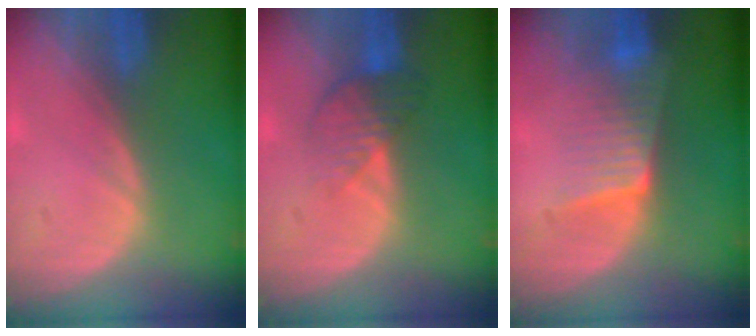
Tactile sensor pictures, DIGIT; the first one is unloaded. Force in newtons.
{"total": 4.5, "press": 3.9, "slide": 2.3}
{"total": 6.5, "press": 5.8, "slide": 2.9}